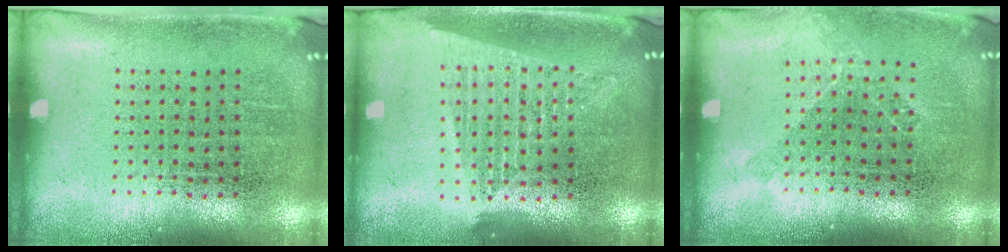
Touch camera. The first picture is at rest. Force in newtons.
{"total": 1.8, "press": 1.6, "slide": 0.8}
{"total": 1.0, "press": 0.8, "slide": 0.6}